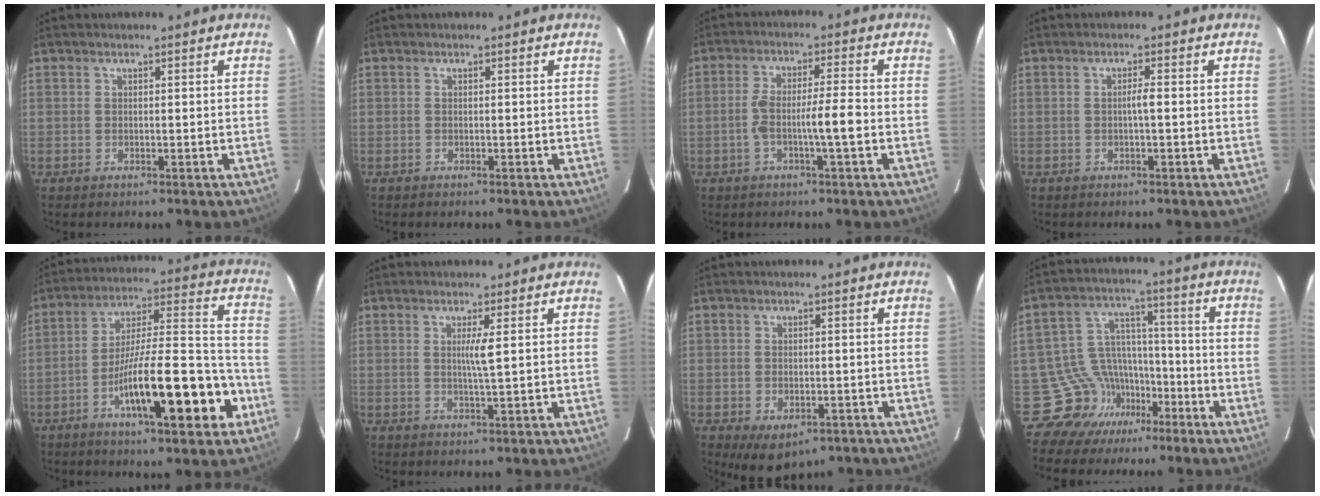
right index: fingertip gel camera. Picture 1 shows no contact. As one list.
[{"total": 0.0}, {"total": 6.0, "force": [-1.7, 0.0, 5.7], "torque": [-0.110, 0.013, -0.028]}, {"total": 1.3, "force": [-0.2, 0.0, 1.3], "torque": [-0.022, 0.002, -0.003]}, {"total": 18.6, "force": [-7.7, 3.1, 16.7], "torque": [-0.264, 0.011, -0.116]}, {"total": 2.5, "force": [0.5, -0.5, 2.4], "torque": [-0.046, -0.005, 0.009]}, {"total": 6.3, "force": [-3.9, 3.5, 3.6], "torque": [-0.055, -0.006, -0.050]}, {"total": 10.9, "force": [-6.0, 9.1, 1.3], "torque": [-0.024, 0.065, -0.086]}]